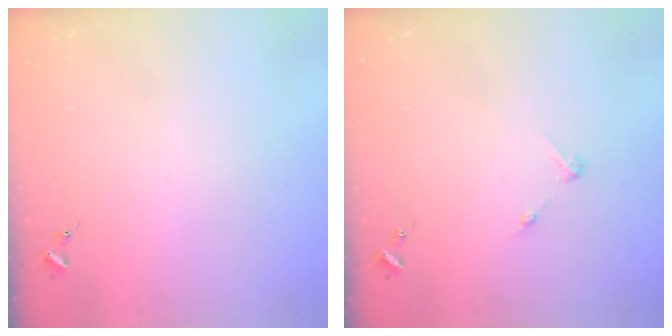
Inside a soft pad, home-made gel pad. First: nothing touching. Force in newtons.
{"total": 2.7, "press": 2.7, "slide": 0.3}